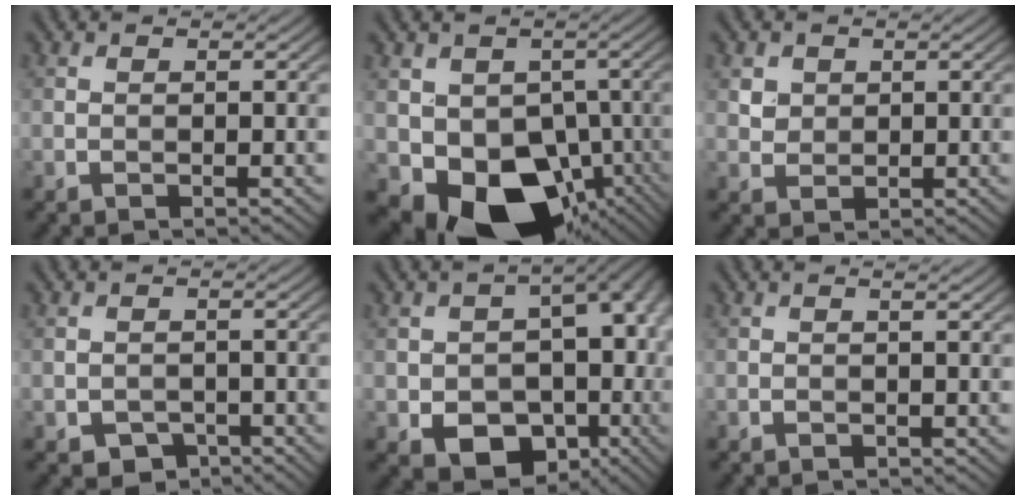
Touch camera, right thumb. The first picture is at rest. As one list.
[{"total": 13.1, "force": [-3.2, 9.9, 7.9], "torque": [-0.131, -0.046, -0.039]}, {"total": 2.4, "force": [1.2, 2.0, 0.7], "torque": [-0.027, -0.010, 0.028]}, {"total": 2.5, "force": [-1.5, 1.8, 1.0], "torque": [-0.016, -0.010, -0.028]}, {"total": 14.7, "force": [-2.7, 10.7, 9.6], "torque": [-0.129, -0.028, -0.026]}, {"total": 0.7, "force": [0.1, -0.1, 0.7], "torque": [-0.013, 0.002, -0.003]}]